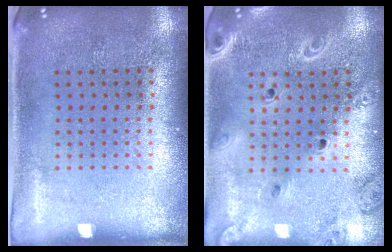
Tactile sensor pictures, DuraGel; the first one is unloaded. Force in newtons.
{"total": 2.1, "press": 1.9, "slide": 0.8}